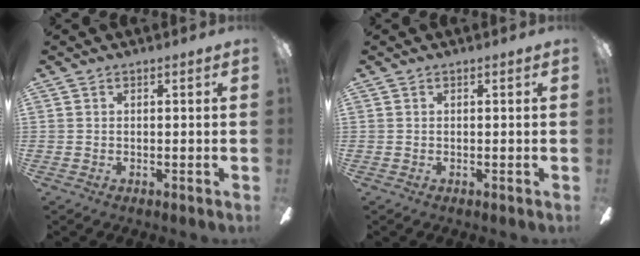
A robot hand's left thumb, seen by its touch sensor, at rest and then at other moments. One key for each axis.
{"total": 0.0}